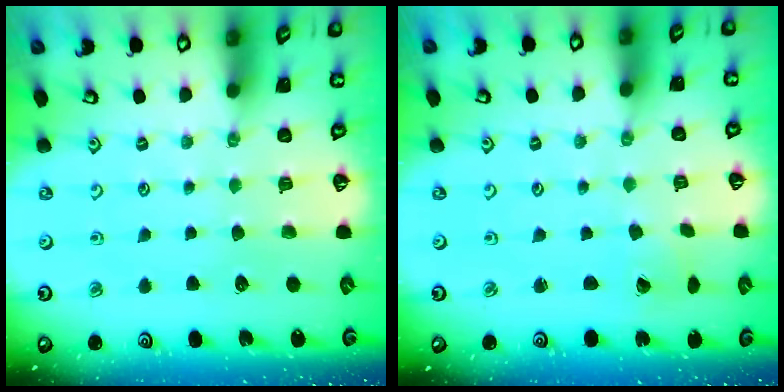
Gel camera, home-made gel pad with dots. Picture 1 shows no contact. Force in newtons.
{"total": 0.6, "press": 0.6, "slide": 0.1}